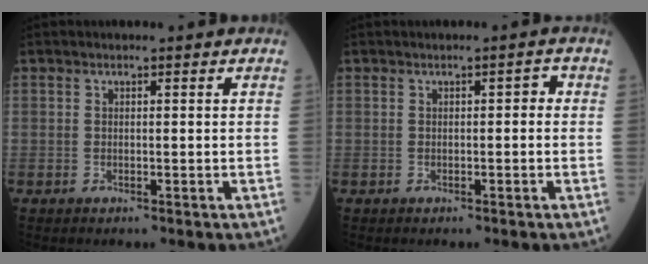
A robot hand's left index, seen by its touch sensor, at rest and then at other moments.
{"total": 1.0, "force": [0.0, 0.4, 0.9], "torque": [-0.007, 0.004, -0.002]}